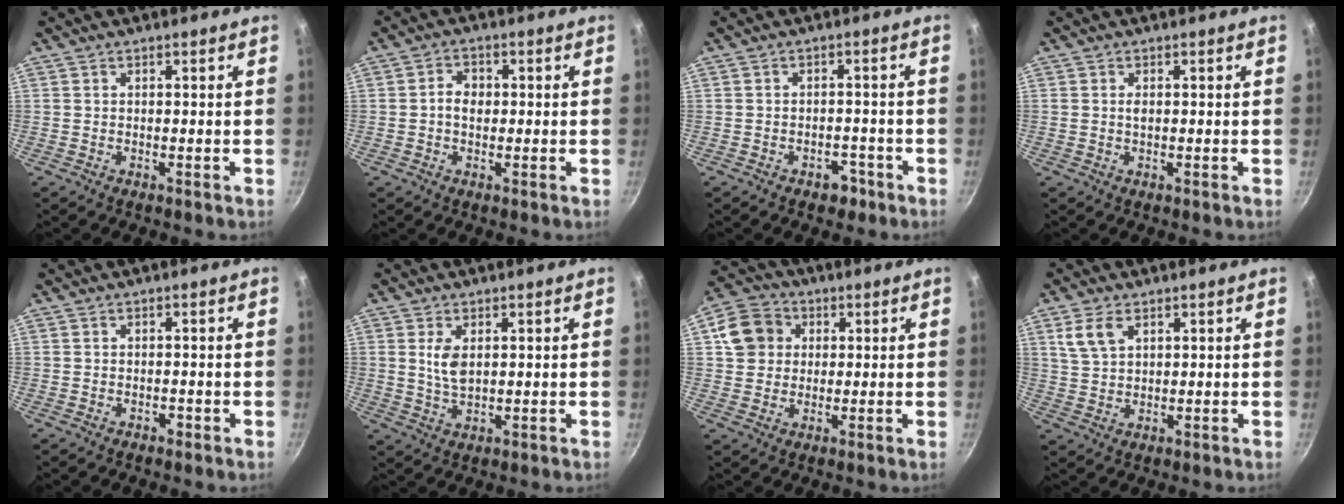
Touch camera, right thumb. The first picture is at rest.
{"total": 3.2, "force": [-0.1, 2.4, 2.1], "torque": [-0.028, 0.008, -0.008]}
{"total": 3.2, "force": [-2.0, 2.0, 1.4], "torque": [-0.005, 0.018, -0.025]}
{"total": 1.0, "force": [0.1, 0.5, 0.9], "torque": [-0.017, -0.001, 0.003]}
{"total": 0.8, "force": [-0.5, 0.5, 0.4], "torque": [-0.003, 0.002, -0.011]}
{"total": 4.6, "force": [1.2, 2.4, 3.7], "torque": [-0.071, -0.010, 0.029]}
{"total": 8.7, "force": [2.1, 7.3, 4.2], "torque": [-0.063, 0.009, 0.031]}
{"total": 5.3, "force": [2.7, 3.0, 3.5], "torque": [-0.068, -0.002, 0.060]}